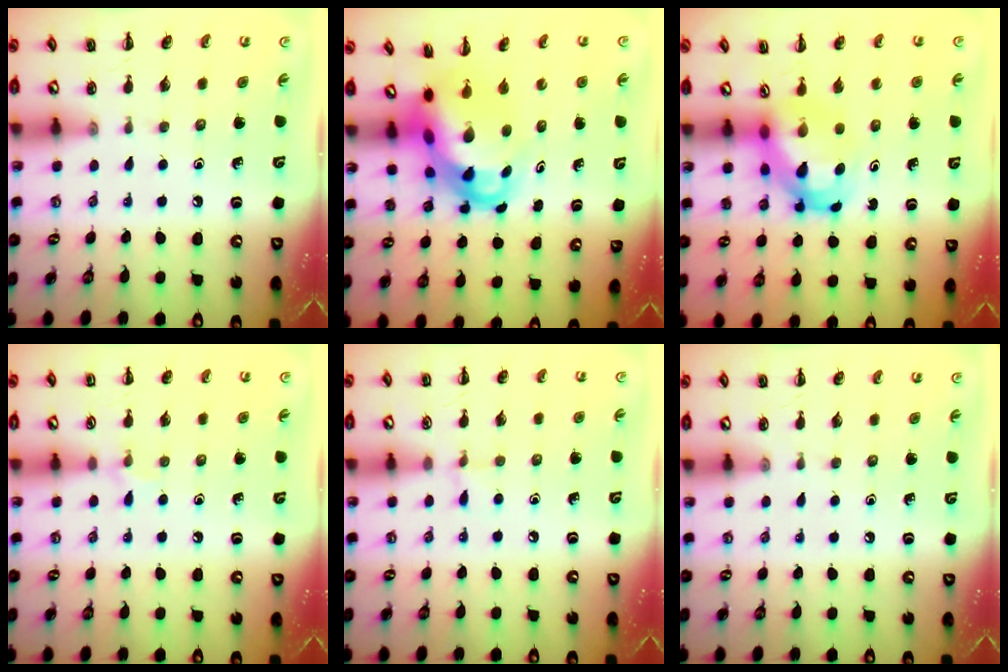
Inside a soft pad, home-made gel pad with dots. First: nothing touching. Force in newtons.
{"total": 6.1, "press": 5.9, "slide": 1.4}
{"total": 5.0, "press": 4.8, "slide": 1.3}
{"total": 5.3, "press": 5.0, "slide": 1.7}
{"total": 4.9, "press": 4.6, "slide": 1.6}
{"total": 0.0}